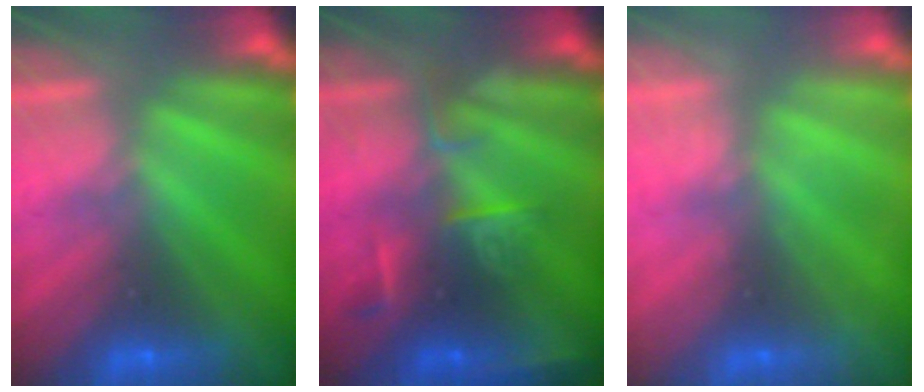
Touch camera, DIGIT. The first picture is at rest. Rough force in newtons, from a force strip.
{"total": 2.5}
{"total": 2.0}